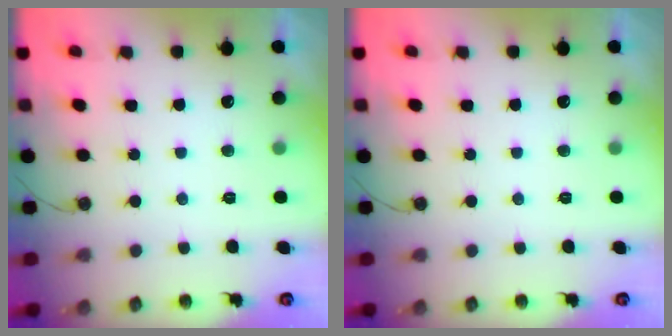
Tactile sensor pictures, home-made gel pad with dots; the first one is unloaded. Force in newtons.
{"total": 0.0}